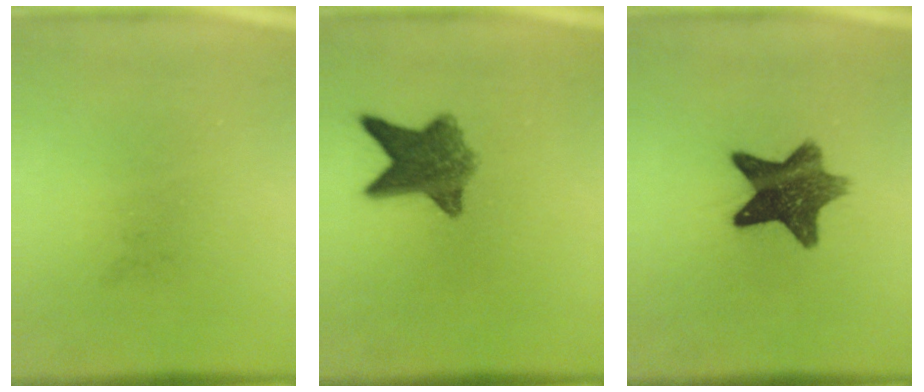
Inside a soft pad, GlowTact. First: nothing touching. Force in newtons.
{"total": 7.8}
{"total": 10.1}